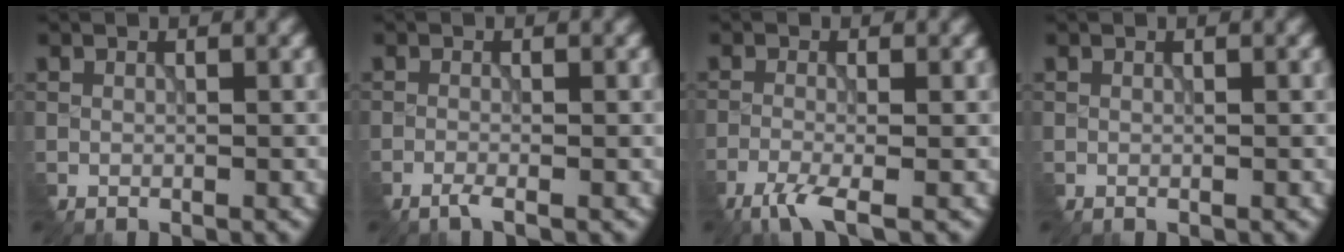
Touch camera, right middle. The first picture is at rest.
{"total": 1.5, "force": [-1.2, 0.0, 0.9], "torque": [-0.026, -0.002, -0.026]}
{"total": 3.6, "force": [-2.6, 0.6, 2.4], "torque": [-0.058, -0.006, -0.054]}
{"total": 0.0}